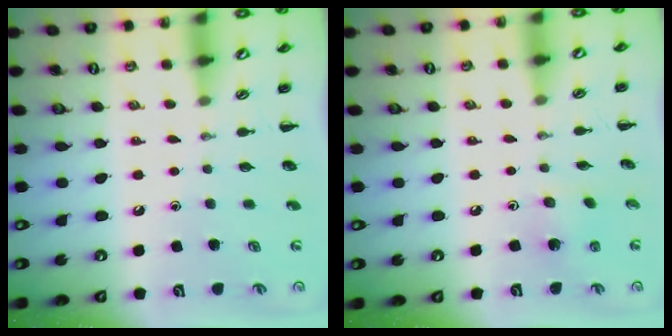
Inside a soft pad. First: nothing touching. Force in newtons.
{"total": 3.3, "press": 3.1, "slide": 1.0}